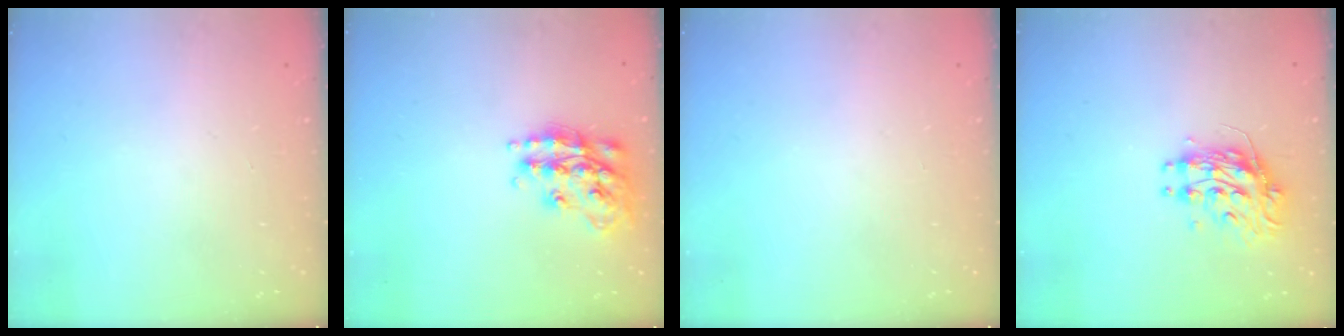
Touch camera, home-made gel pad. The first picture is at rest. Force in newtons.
{"total": 18.8, "press": 18.7, "slide": 1.2}
{"total": 0.0}
{"total": 10.1, "press": 10.0, "slide": 0.9}